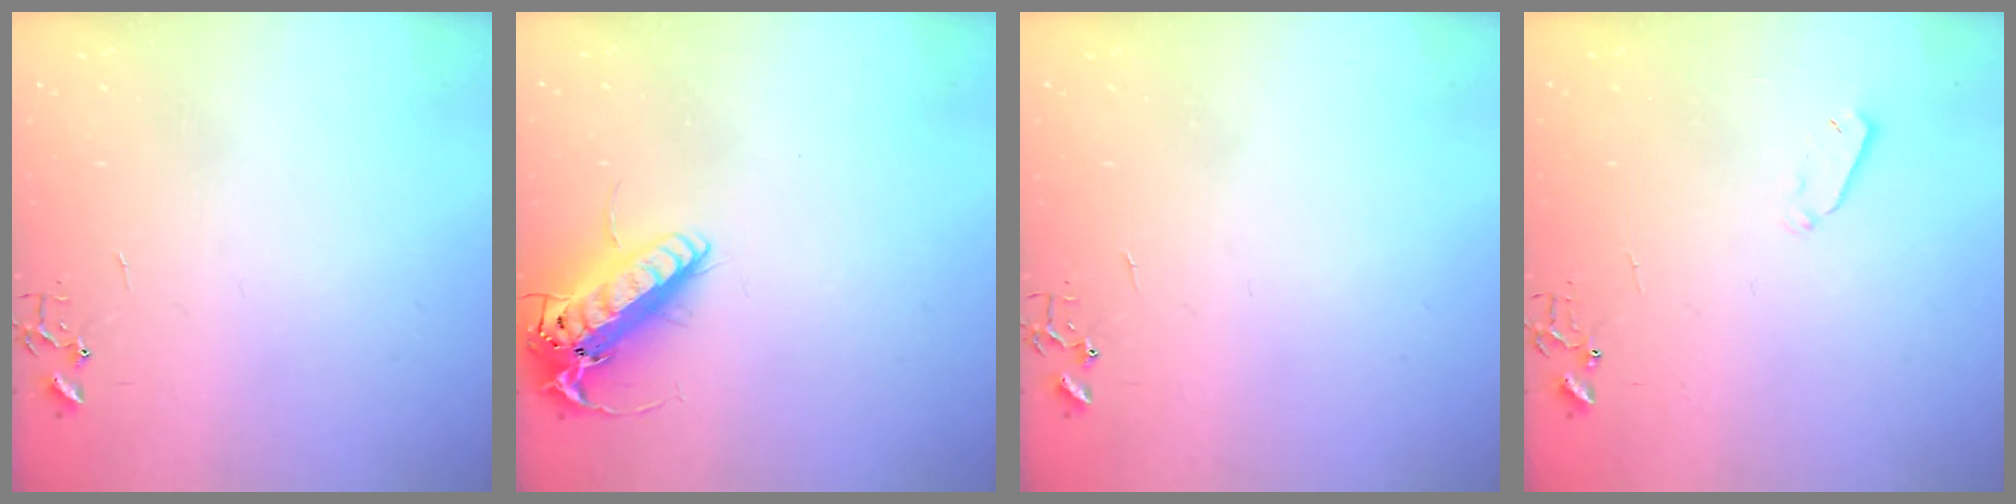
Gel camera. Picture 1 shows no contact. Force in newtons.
{"total": 16.7, "press": 16.4, "slide": 3.1}
{"total": 0.0}
{"total": 4.1, "press": 4.0, "slide": 0.8}